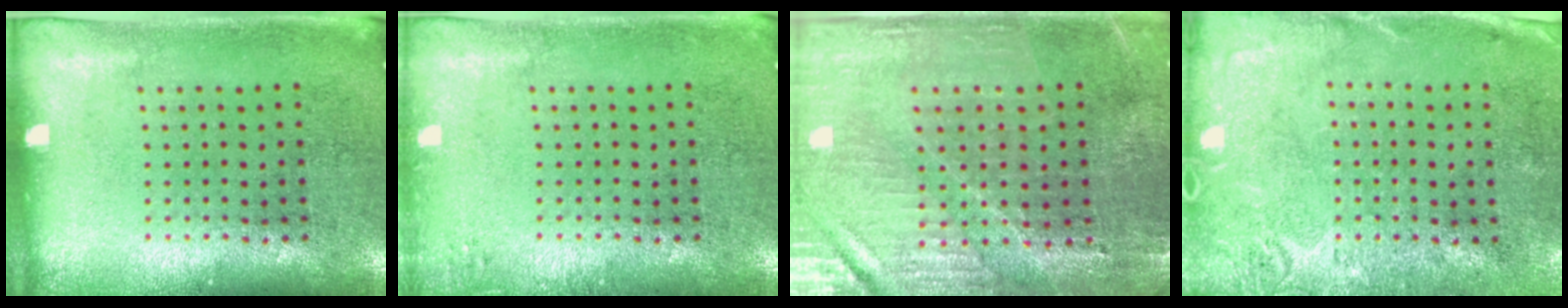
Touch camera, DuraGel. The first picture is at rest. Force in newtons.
{"total": 1.0, "press": 1.0, "slide": 0.2}
{"total": 1.7, "press": 1.7, "slide": 0.3}
{"total": 2.7, "press": 2.2, "slide": 1.6}